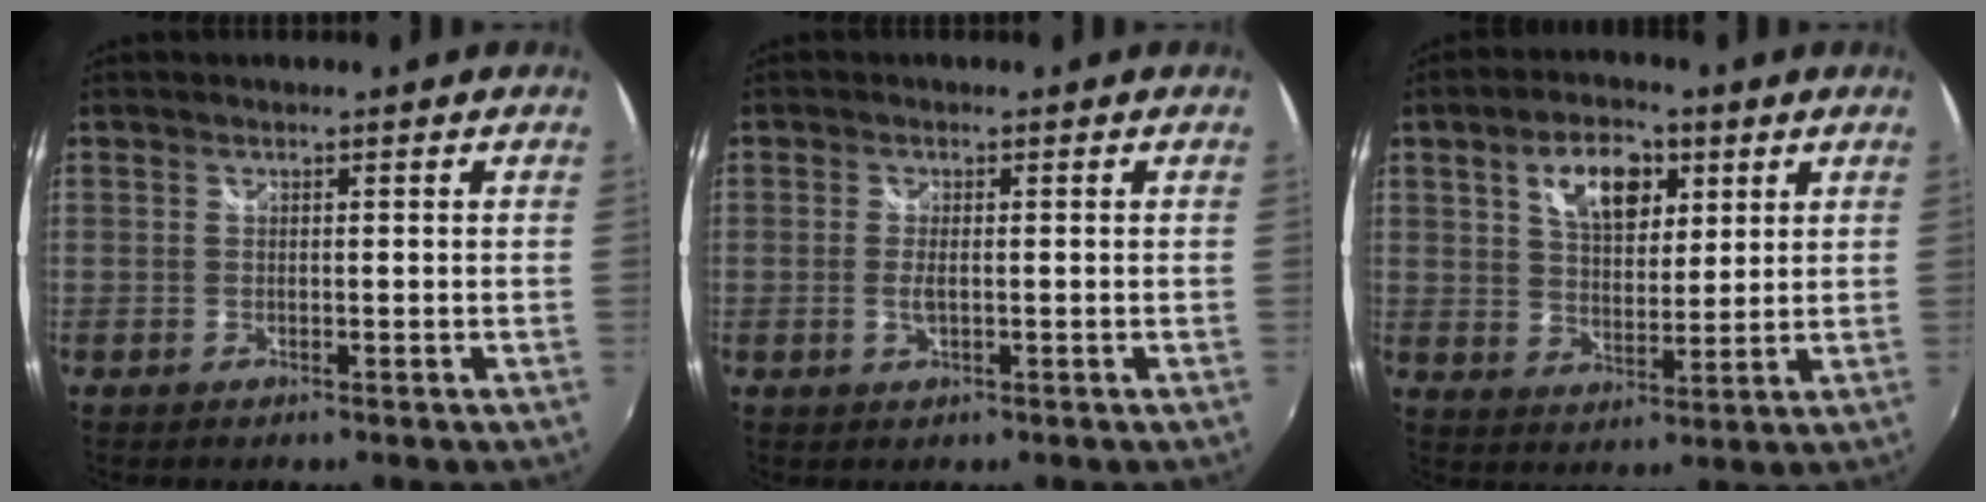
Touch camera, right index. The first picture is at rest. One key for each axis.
{"total": 2.2, "fx": -0.5, "fy": 0.7, "fz": 2.0, "tx": -0.041, "ty": -0.003, "tz": -0.007}
{"total": 10.2, "fx": 4.5, "fy": 5.6, "fz": 7.3, "tx": -0.121, "ty": 0.019, "tz": 0.076}